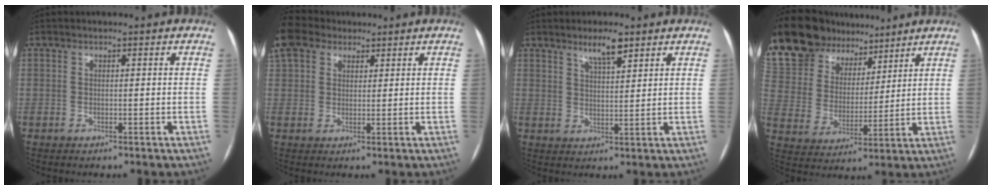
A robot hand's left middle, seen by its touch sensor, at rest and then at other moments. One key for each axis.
{"total": 5.3, "fx": 4.4, "fy": 2.6, "fz": 1.3, "tx": -0.044, "ty": 0.026, "tz": 0.092}
{"total": 4.4, "fx": 3.1, "fy": 0.8, "fz": 2.9, "tx": -0.054, "ty": 0.001, "tz": 0.055}
{"total": 18.4, "fx": 15.3, "fy": 8.3, "fz": 5.9, "tx": -0.144, "ty": 0.037, "tz": 0.281}